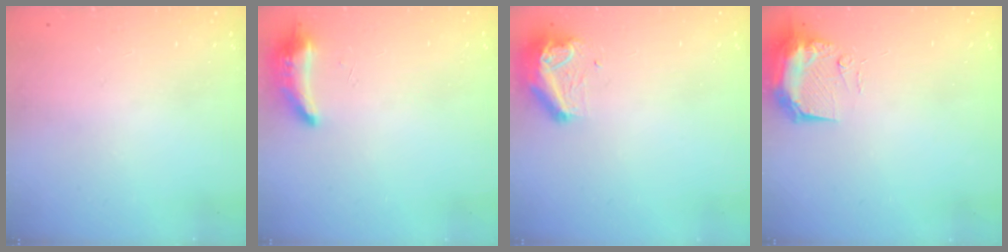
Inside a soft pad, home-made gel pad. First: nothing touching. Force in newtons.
{"total": 14.6, "press": 9.9, "slide": 10.8}
{"total": 9.0, "press": 8.9, "slide": 1.2}
{"total": 9.4, "press": 9.3, "slide": 0.9}